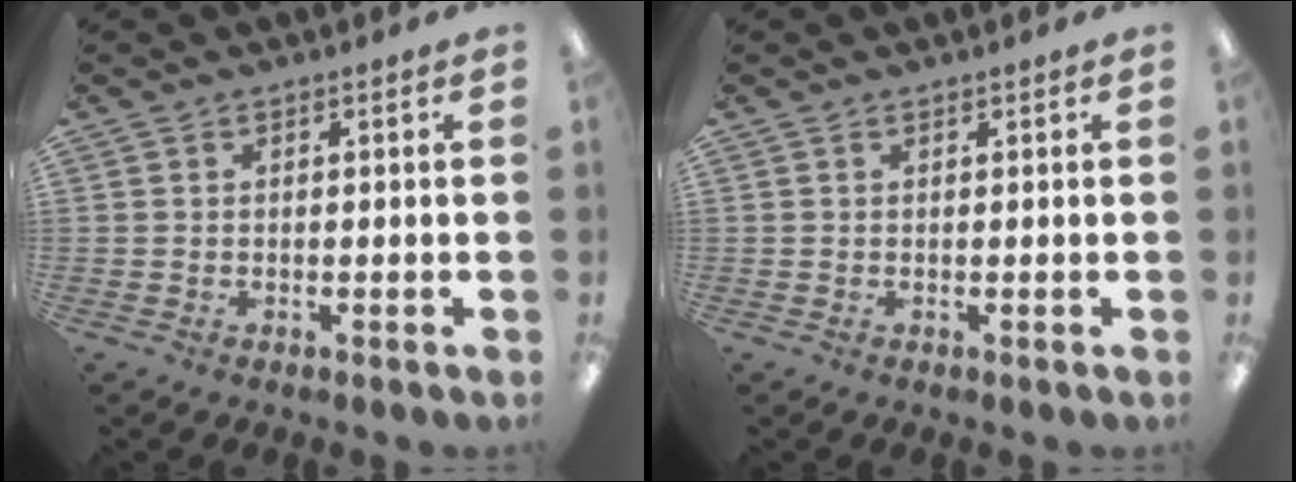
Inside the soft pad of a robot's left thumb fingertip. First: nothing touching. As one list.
[{"total": 0.0}]